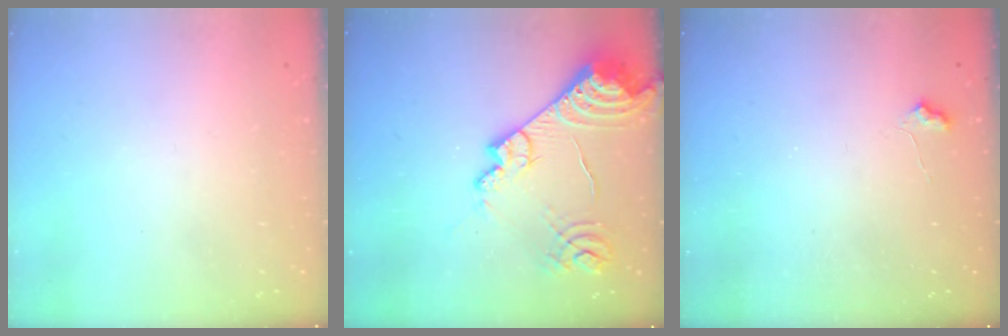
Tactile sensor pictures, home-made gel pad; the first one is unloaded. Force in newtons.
{"total": 17.1, "press": 17.1, "slide": 1.6}
{"total": 5.6, "press": 5.6, "slide": 0.8}